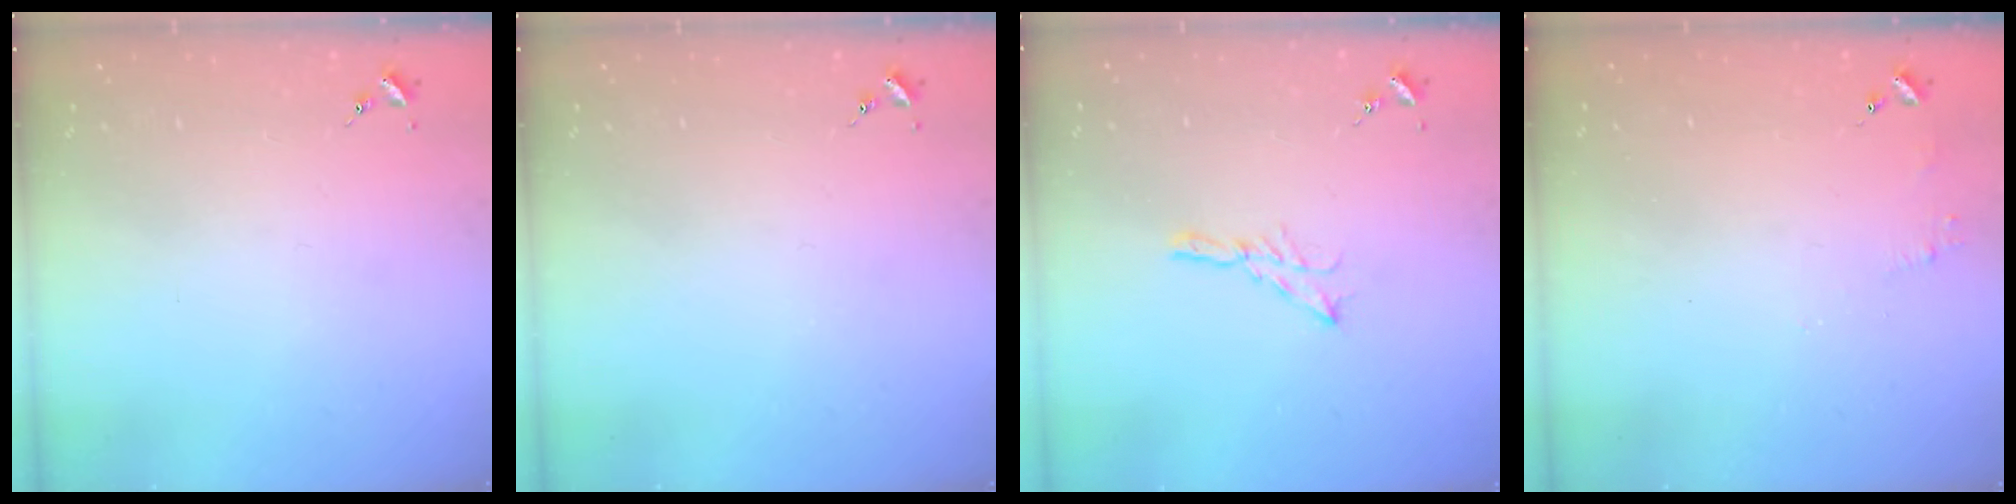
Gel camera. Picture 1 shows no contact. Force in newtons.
{"total": 0.0}
{"total": 5.3, "press": 5.3, "slide": 0.2}
{"total": 4.8, "press": 4.8, "slide": 0.4}